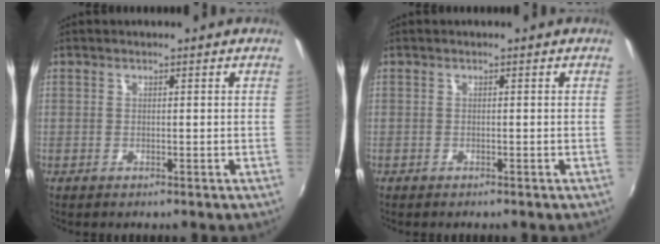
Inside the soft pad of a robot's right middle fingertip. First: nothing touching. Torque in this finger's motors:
{"motor_torque": [-0.33, 0.13, -0.05, 0.00]}